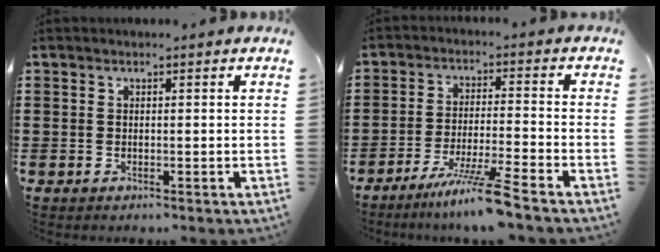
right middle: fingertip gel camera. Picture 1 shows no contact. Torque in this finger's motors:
{"motor_torque": [1.28, -0.86, 0.20, 0.16]}